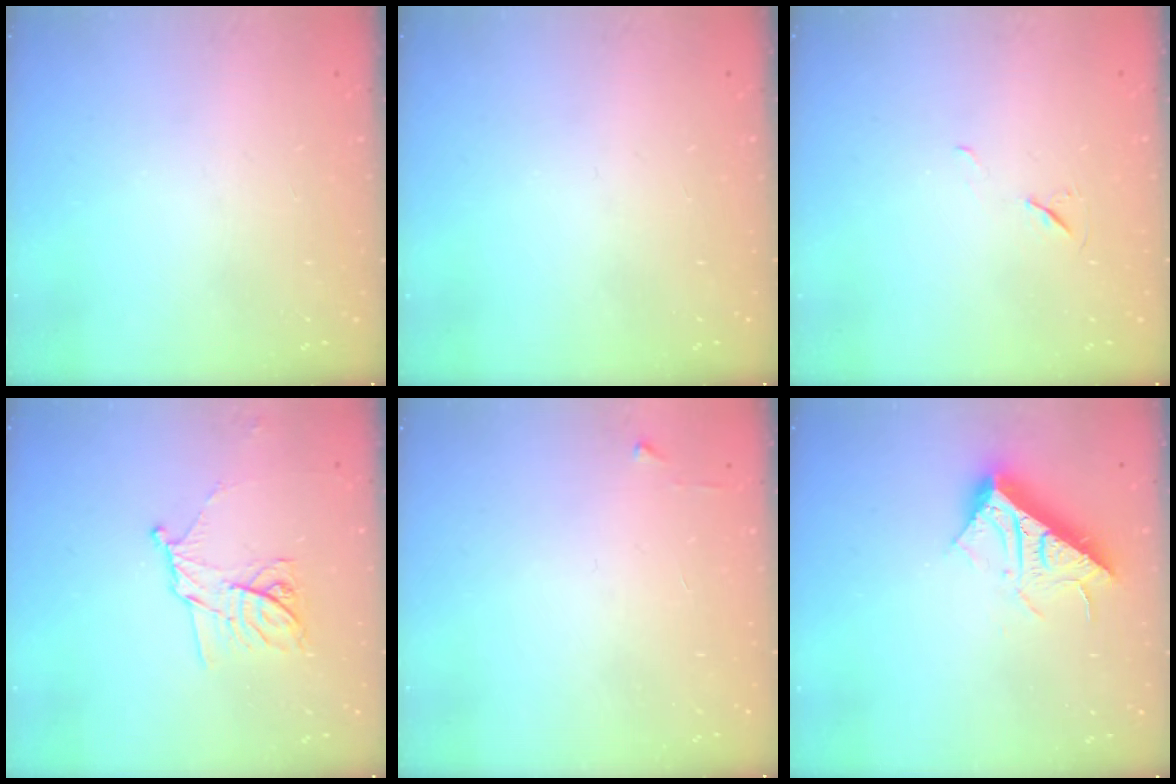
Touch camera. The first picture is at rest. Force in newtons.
{"total": 0.0}
{"total": 4.9, "press": 4.4, "slide": 2.2}
{"total": 11.3, "press": 11.3, "slide": 0.7}
{"total": 3.2, "press": 3.1, "slide": 0.4}
{"total": 16.3, "press": 16.3, "slide": 0.3}